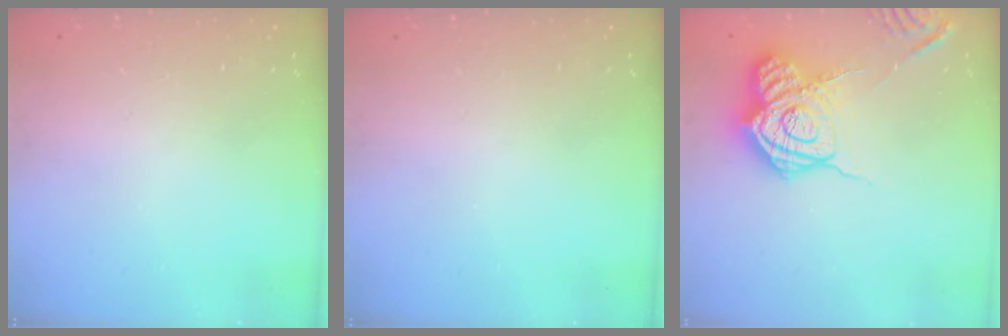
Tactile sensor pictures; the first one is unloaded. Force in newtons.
{"total": 0.0}
{"total": 18.9, "press": 18.9, "slide": 1.5}